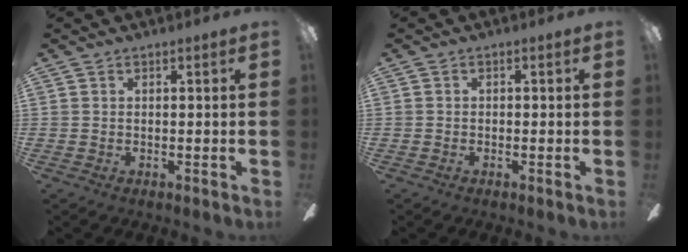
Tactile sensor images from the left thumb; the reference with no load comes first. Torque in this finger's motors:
{"motor_torque": [0.20, -0.27, 0.00, 0.02, -0.03]}